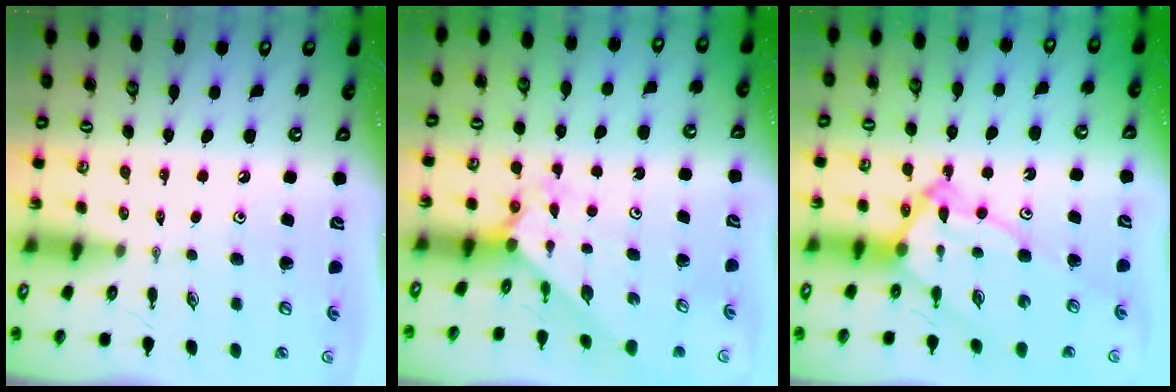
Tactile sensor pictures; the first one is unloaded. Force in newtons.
{"total": 1.8, "press": 1.8, "slide": 0.2}
{"total": 12.7, "press": 12.6, "slide": 1.5}